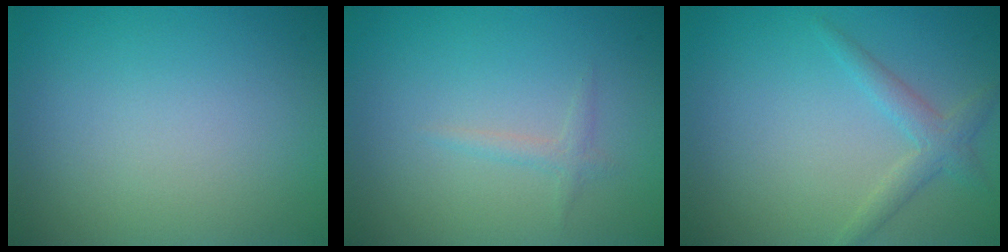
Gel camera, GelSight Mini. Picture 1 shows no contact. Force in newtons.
{"total": 1.0, "press": 1.0, "slide": 0.0}
{"total": 2.2, "press": 2.1, "slide": 0.1}